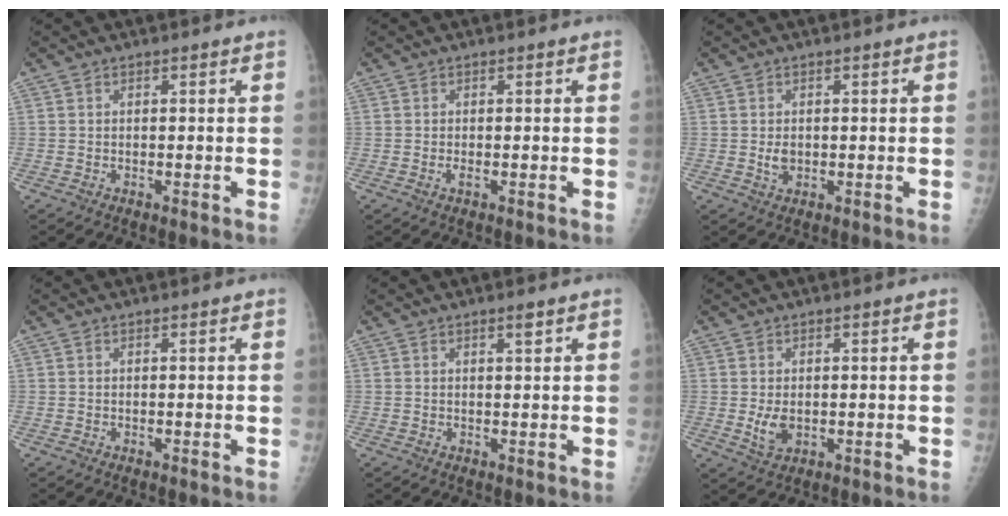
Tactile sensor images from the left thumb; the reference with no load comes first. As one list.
[{"total": 0.8, "force": [-0.2, 0.3, 0.7], "torque": [-0.017, 0.000, -0.005]}, {"total": 2.1, "force": [0.0, 1.6, 1.4], "torque": [-0.017, -0.001, 0.003]}, {"total": 0.0}, {"total": 1.4, "force": [0.9, 0.2, 1.1], "torque": [-0.015, -0.005, 0.015]}, {"total": 3.6, "force": [-0.2, 2.4, 2.7], "torque": [-0.045, -0.008, 0.002]}]